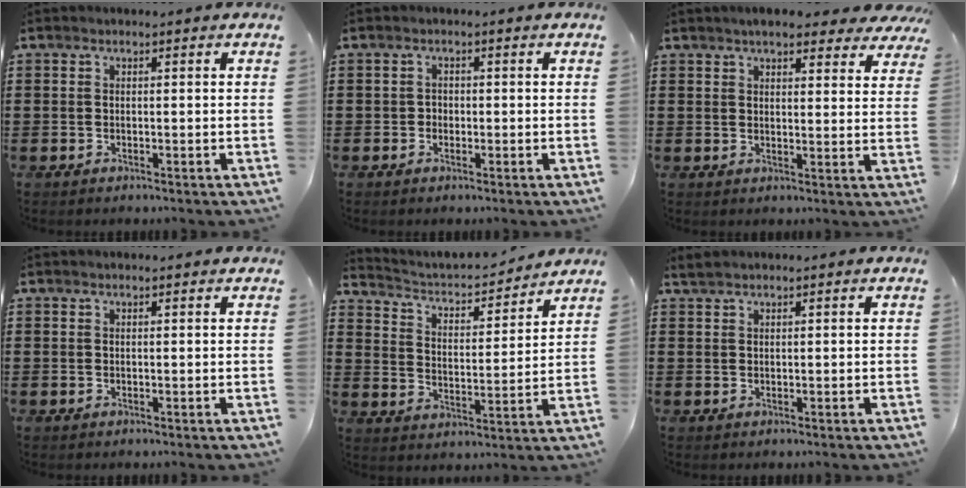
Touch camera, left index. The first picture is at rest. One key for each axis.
{"total": 1.0, "fx": -0.4, "fy": 0.8, "fz": 0.4, "tx": -0.009, "ty": 0.003, "tz": -0.009}
{"total": 5.3, "fx": 4.6, "fy": 1.0, "fz": 2.4, "tx": -0.052, "ty": -0.009, "tz": 0.083}
{"total": 0.0}
{"total": 3.2, "fx": 3.0, "fy": 0.7, "fz": 1.1, "tx": -0.039, "ty": -0.030, "tz": 0.040}
{"total": 1.0, "fx": 0.8, "fy": 0.0, "fz": 0.5, "tx": -0.011, "ty": 0.001, "tz": 0.016}